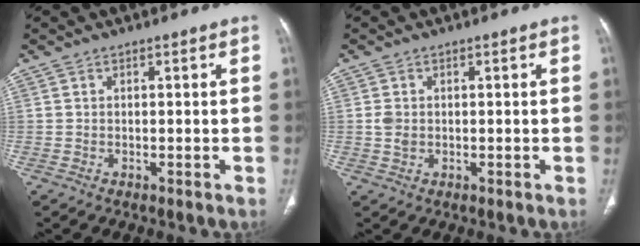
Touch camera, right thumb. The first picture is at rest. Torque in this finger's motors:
{"motor_torque": [0.36, 0.88, 0.31, 0.40, 0.10]}